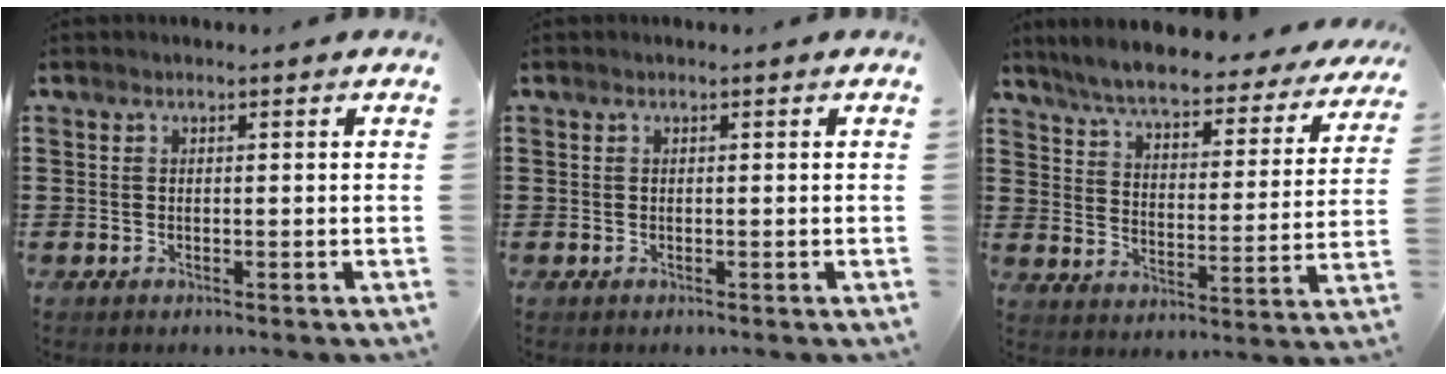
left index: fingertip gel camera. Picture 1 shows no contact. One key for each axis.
{"total": 0.0}
{"total": 6.2, "fx": 5.7, "fy": 0.4, "fz": 2.4, "tx": -0.073, "ty": -0.038, "tz": 0.096}